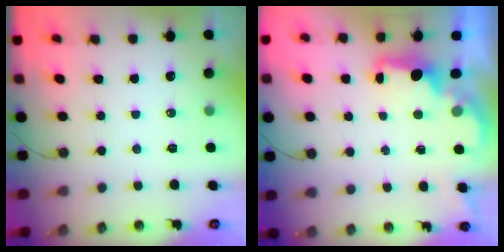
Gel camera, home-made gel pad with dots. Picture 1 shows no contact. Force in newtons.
{"total": 1.9, "press": 1.8, "slide": 0.8}